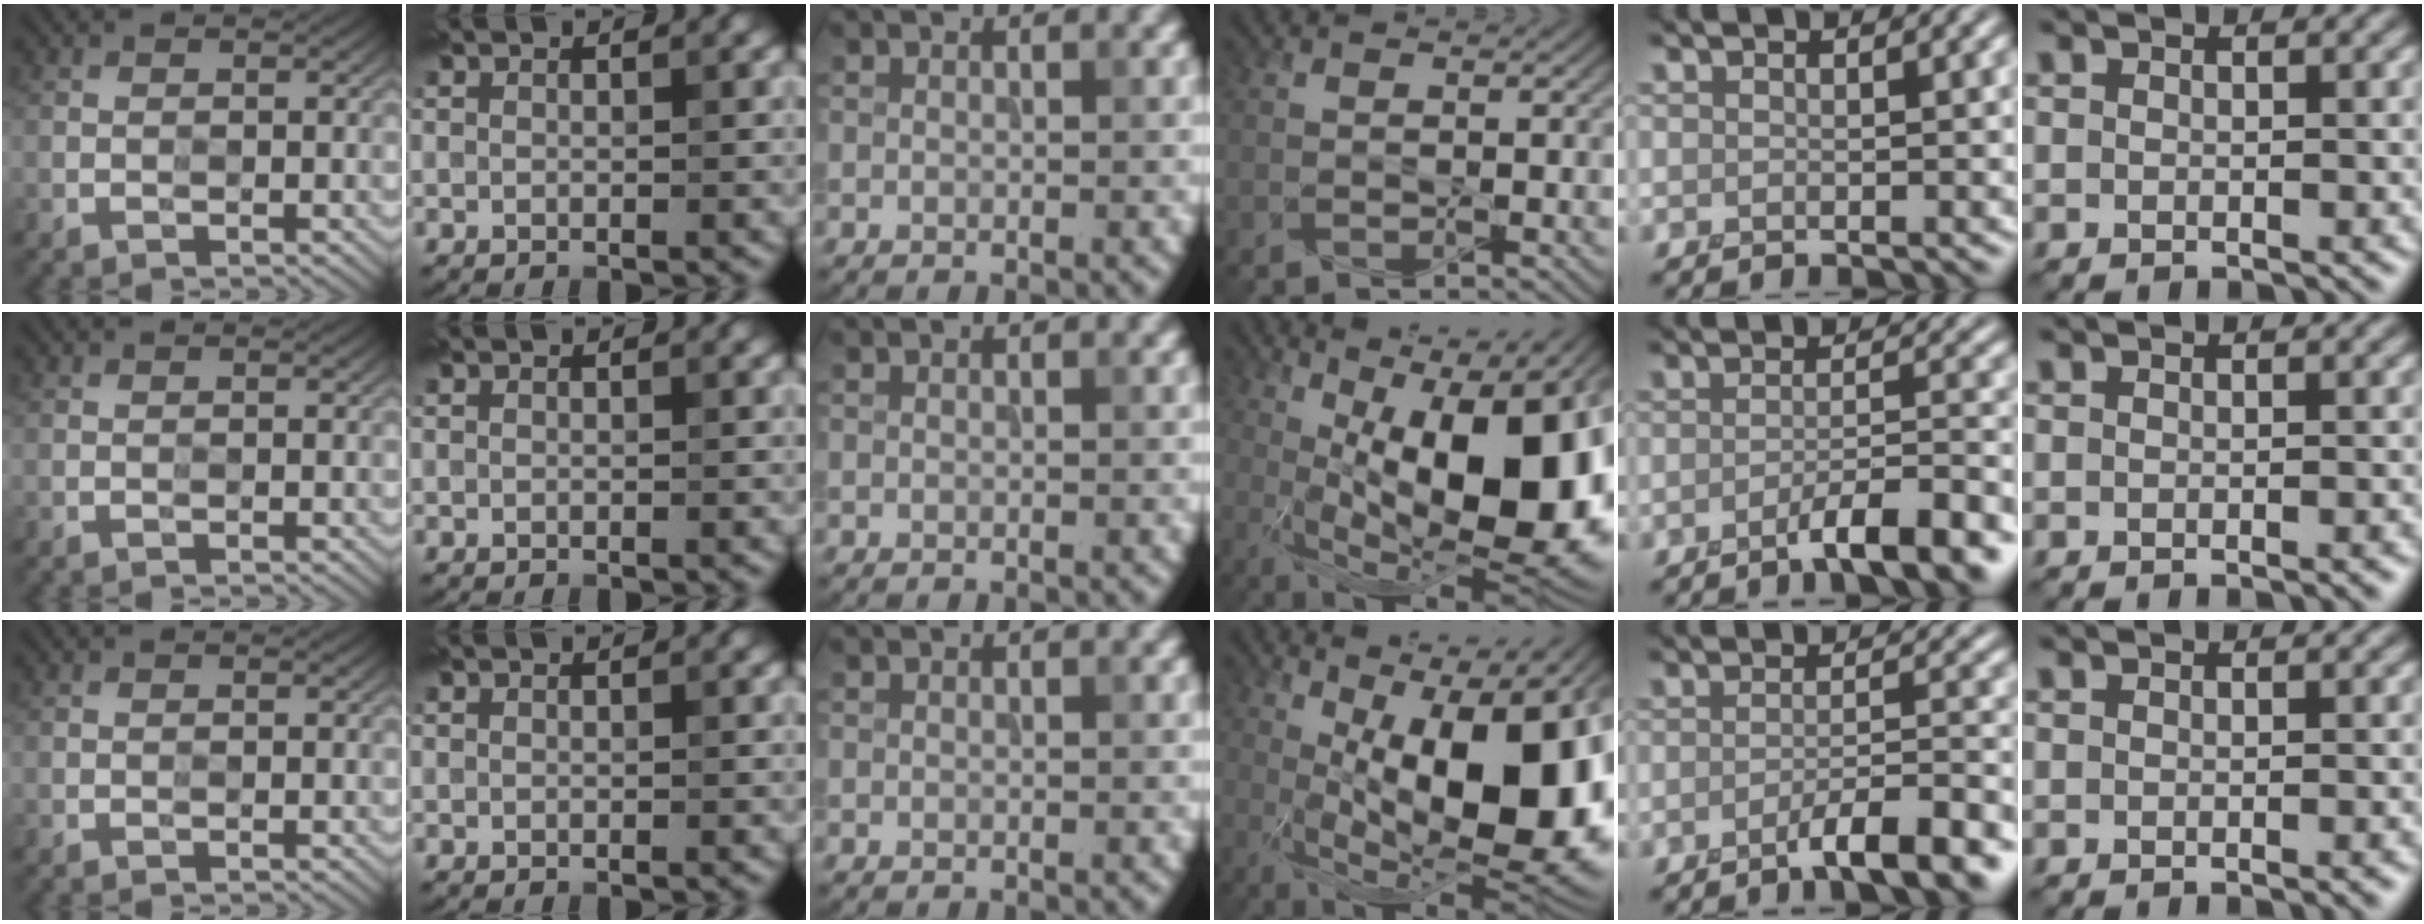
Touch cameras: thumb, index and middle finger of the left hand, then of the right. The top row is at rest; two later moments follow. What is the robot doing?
{"motion": "press", "object": "syringe"}